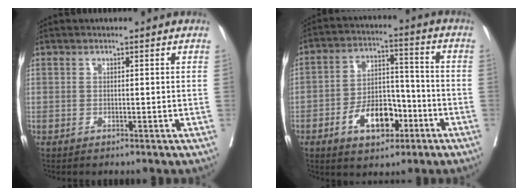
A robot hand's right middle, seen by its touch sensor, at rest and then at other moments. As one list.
[{"total": 9.9, "force": [-4.5, 5.1, 7.1], "torque": [-0.127, 0.017, -0.073]}]